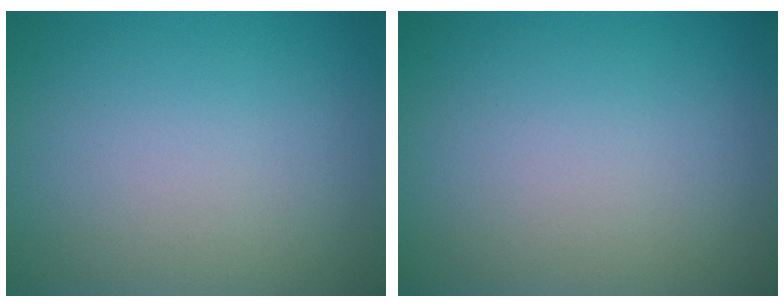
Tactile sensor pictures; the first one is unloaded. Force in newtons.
{"total": 0.0}